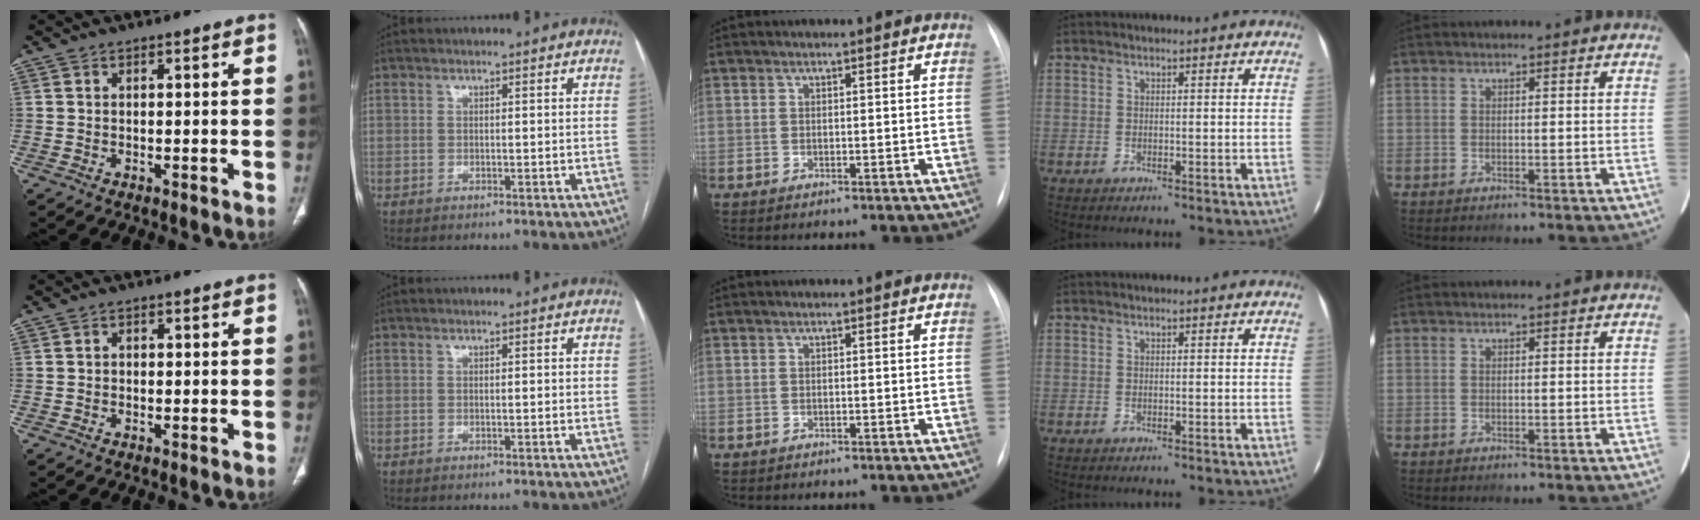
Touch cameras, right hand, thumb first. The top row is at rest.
{"thumb": {"total": 0.6, "force": [0.1, 0.6, 0.3], "torque": [-0.001, 0.001, 0.000]}, "index": {"total": 0.7, "force": [0.1, 0.1, 0.6], "torque": [-0.010, 0.000, 0.001]}}